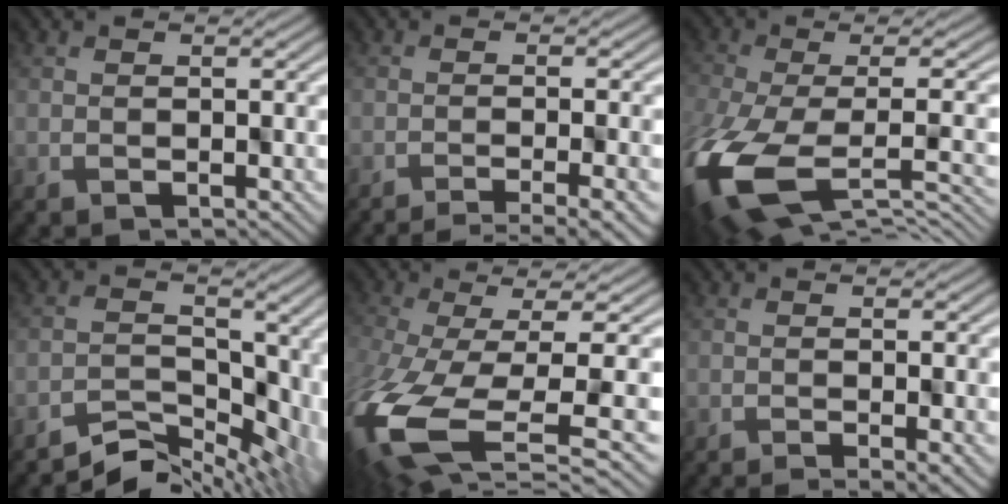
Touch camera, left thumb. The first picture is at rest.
{"total": 4.9, "force": [-3.7, 0.2, 3.2], "torque": [-0.046, 0.010, -0.054]}
{"total": 14.5, "force": [-4.0, 7.5, 11.8], "torque": [-0.298, -0.056, -0.039]}
{"total": 4.3, "force": [-2.0, 2.5, 2.9], "torque": [-0.035, -0.016, -0.043]}
{"total": 12.2, "force": [-1.6, 5.0, 11.1], "torque": [-0.278, -0.039, -0.006]}
{"total": 2.4, "force": [-1.6, 0.1, 1.8], "torque": [-0.025, 0.008, -0.028]}